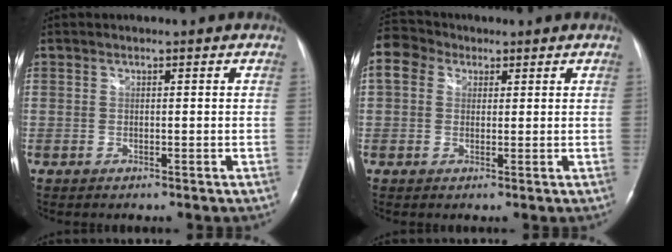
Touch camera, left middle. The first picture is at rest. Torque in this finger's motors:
{"motor_torque": [0.72, -0.57, 0.50, 0.10]}